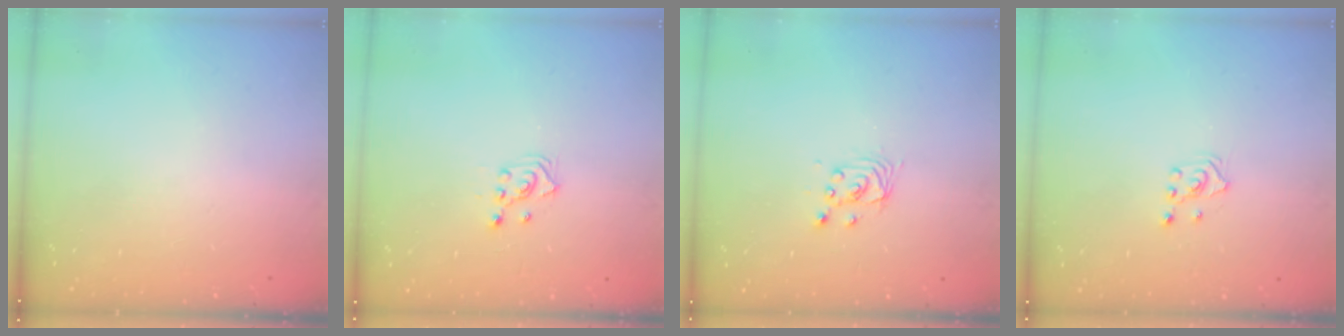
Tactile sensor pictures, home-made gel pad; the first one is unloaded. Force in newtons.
{"total": 2.5, "press": 2.3, "slide": 1.0}
{"total": 2.9, "press": 2.9, "slide": 0.0}
{"total": 2.1, "press": 1.8, "slide": 0.9}